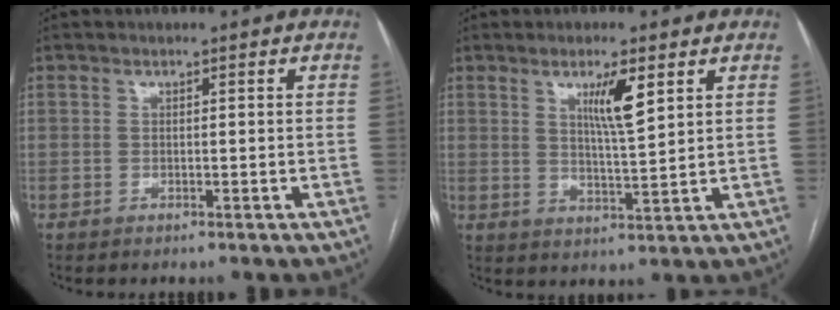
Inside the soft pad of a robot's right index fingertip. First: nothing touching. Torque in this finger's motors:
{"motor_torque": [0.62, 0.58, 0.47, 0.10]}